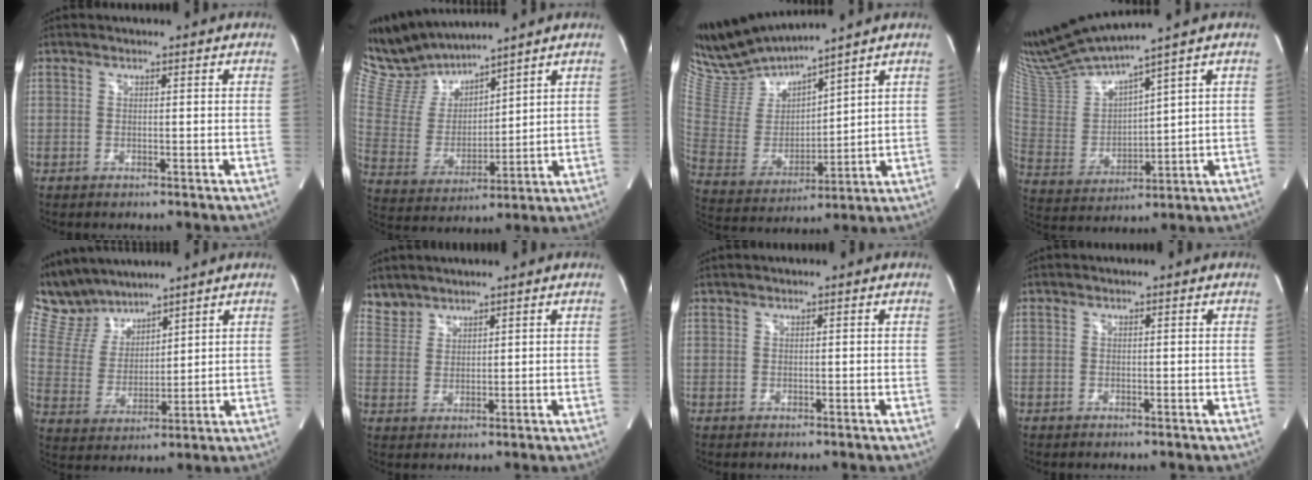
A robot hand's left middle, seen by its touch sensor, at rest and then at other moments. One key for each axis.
{"total": 10.6, "fx": 10.3, "fy": 1.6, "fz": 1.9, "tx": -0.062, "ty": 0.010, "tz": 0.225}
{"total": 12.2, "fx": 11.8, "fy": 0.0, "fz": 3.2, "tx": -0.084, "ty": -0.006, "tz": 0.251}
{"total": 15.1, "fx": 13.6, "fy": -0.4, "fz": 6.5, "tx": -0.141, "ty": -0.016, "tz": 0.282}
{"total": 9.7, "fx": 8.9, "fy": 3.3, "fz": 2.0, "tx": -0.060, "ty": 0.021, "tz": 0.188}
{"total": 3.4, "fx": 3.2, "fy": 1.2, "fz": -0.3, "tx": 0.007, "ty": 0.013, "tz": 0.069}
{"total": 0.5, "fx": 0.5, "fy": -0.1, "fz": 0.2, "tx": -0.009, "ty": 0.012, "tz": 0.016}
{"total": 0.0}